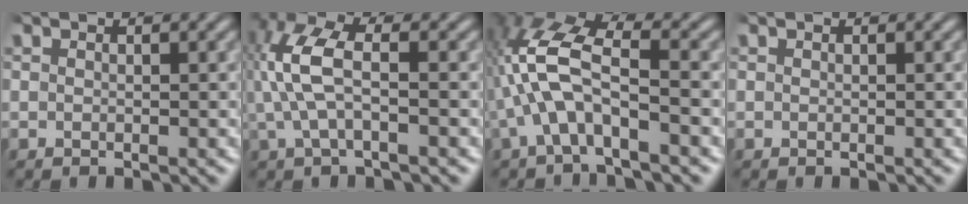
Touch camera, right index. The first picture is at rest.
{"total": 5.3, "force": [0.4, 2.5, 4.7], "torque": [-0.116, -0.001, 0.010]}
{"total": 6.8, "force": [0.5, 3.5, 5.9], "torque": [-0.141, -0.012, 0.014]}
{"total": 0.0}